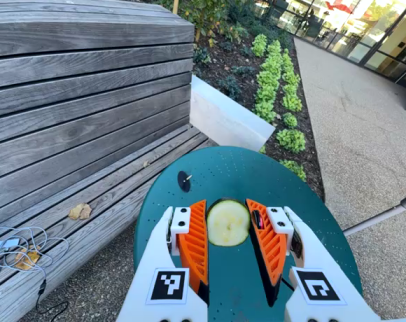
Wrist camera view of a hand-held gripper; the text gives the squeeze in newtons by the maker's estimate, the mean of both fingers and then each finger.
{"total": 13.5, "left": 14.0, "right": 12.9}